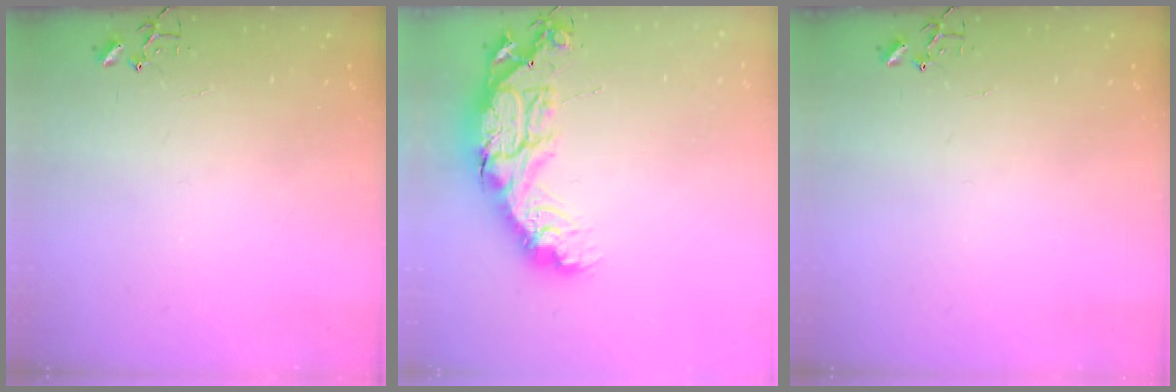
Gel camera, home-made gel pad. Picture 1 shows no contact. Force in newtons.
{"total": 20.3, "press": 20.3, "slide": 1.3}
{"total": 0.0}